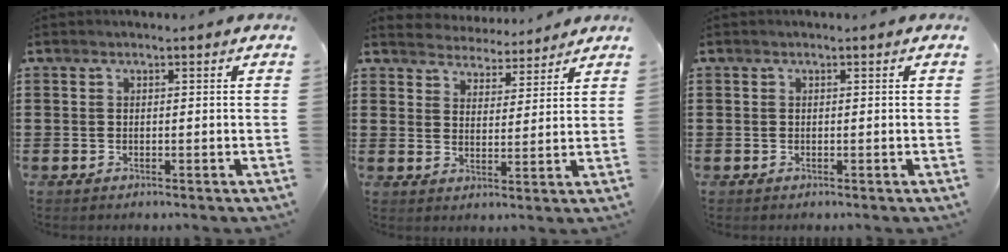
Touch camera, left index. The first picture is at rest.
{"total": 3.9, "force": [3.8, 0.6, -0.5], "torque": [-0.010, -0.022, 0.067]}
{"total": 0.0}